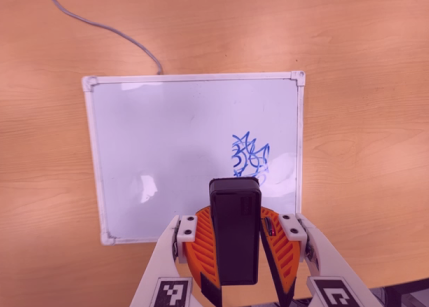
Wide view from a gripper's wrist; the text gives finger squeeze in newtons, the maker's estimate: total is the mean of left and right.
{"total": 9.9, "left": 9.8, "right": 10.0}